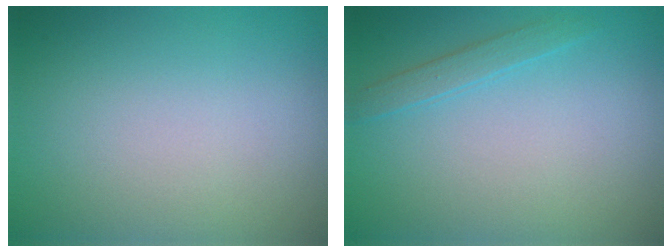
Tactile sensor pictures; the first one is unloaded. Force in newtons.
{"total": 1.3, "press": 1.3, "slide": 0.1}